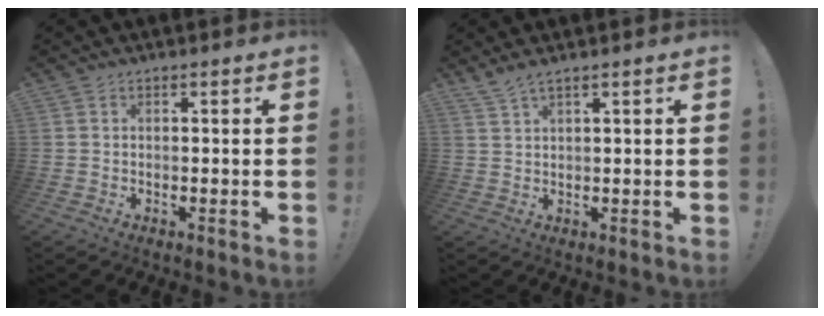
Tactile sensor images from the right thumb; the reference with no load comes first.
{"total": 3.1, "force": [2.5, 0.1, 2.0], "torque": [-0.046, -0.009, 0.046]}